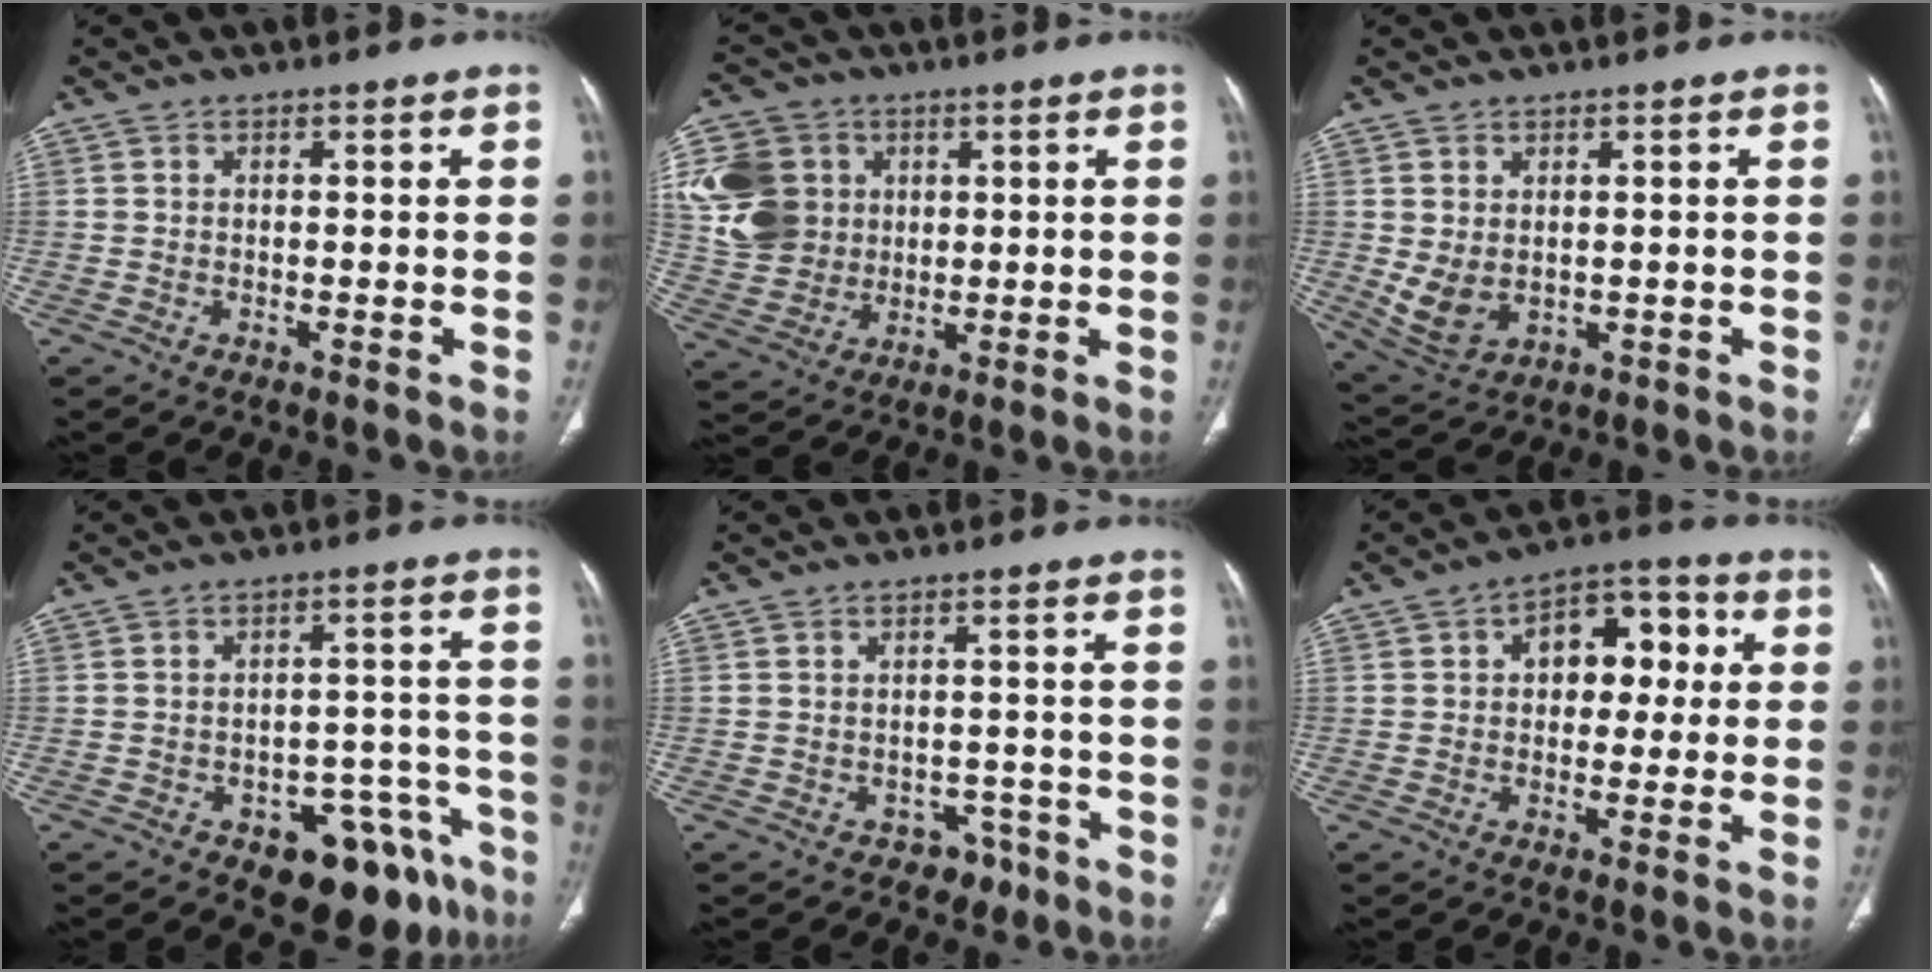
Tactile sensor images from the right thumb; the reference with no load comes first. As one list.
[{"total": 15.3, "force": [3.1, 13.1, 7.1], "torque": [-0.135, 0.007, 0.068]}, {"total": 6.0, "force": [0.2, 4.2, 4.3], "torque": [-0.079, -0.007, 0.025]}, {"total": 13.9, "force": [-8.4, 7.2, 8.4], "torque": [-0.053, 0.067, -0.107]}, {"total": 3.7, "force": [-2.3, 2.8, 0.8], "torque": [0.012, 0.022, -0.028]}, {"total": 10.9, "force": [2.0, 7.1, 8.1], "torque": [-0.072, 0.026, 0.022]}]